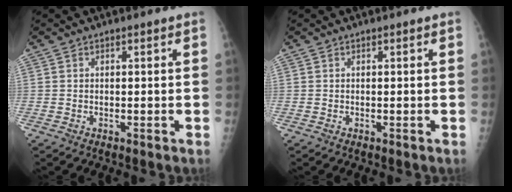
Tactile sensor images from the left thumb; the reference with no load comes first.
{"total": 0.0}